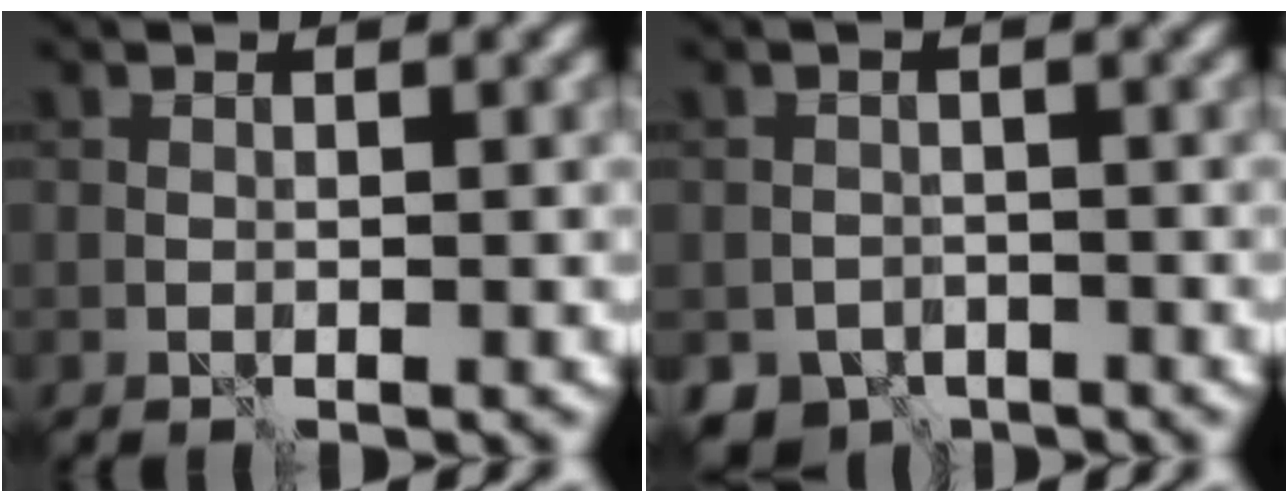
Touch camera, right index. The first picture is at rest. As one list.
[{"total": 3.9, "force": [-3.0, 2.3, 0.9], "torque": [-0.005, -0.005, -0.052]}]